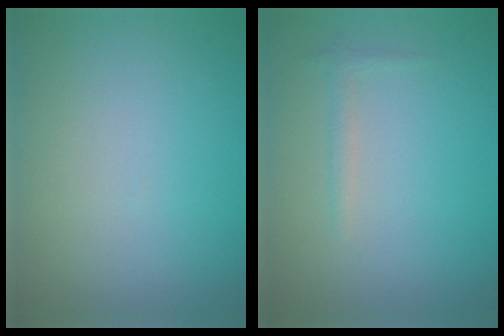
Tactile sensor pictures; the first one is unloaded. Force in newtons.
{"total": 0.9, "press": 0.9, "slide": 0.1}